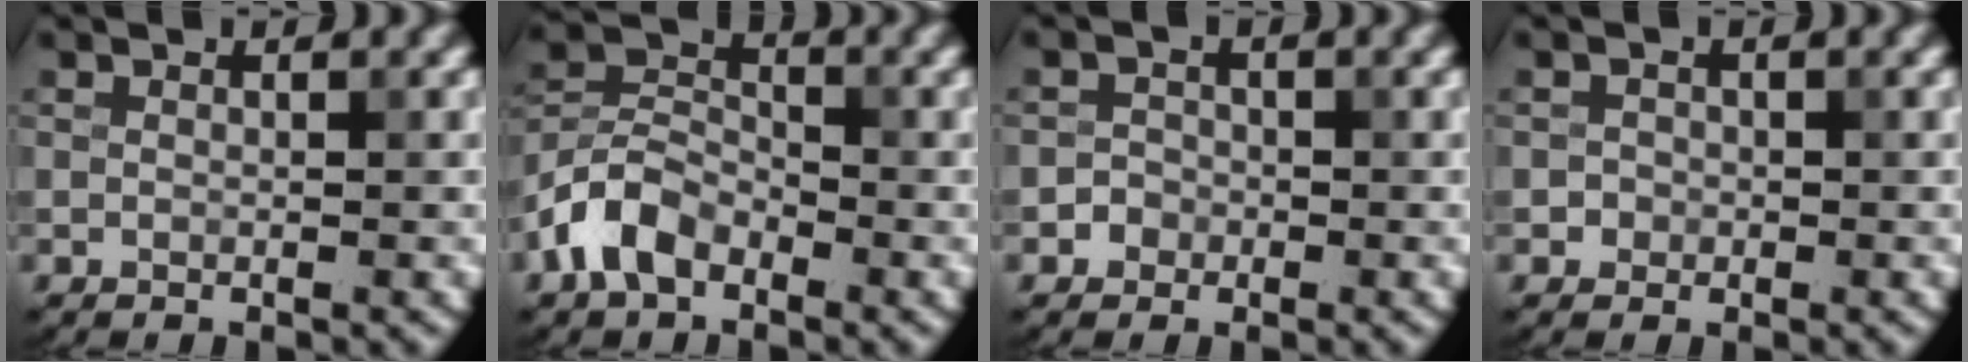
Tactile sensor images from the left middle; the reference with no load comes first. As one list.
[{"total": 5.1, "force": [-3.0, 3.1, 2.7], "torque": [-0.058, 0.007, -0.069]}, {"total": 1.3, "force": [-0.6, 1.2, 0.1], "torque": [0.013, 0.003, -0.015]}, {"total": 1.1, "force": [-0.3, 1.0, 0.0], "torque": [0.015, -0.001, -0.009]}]